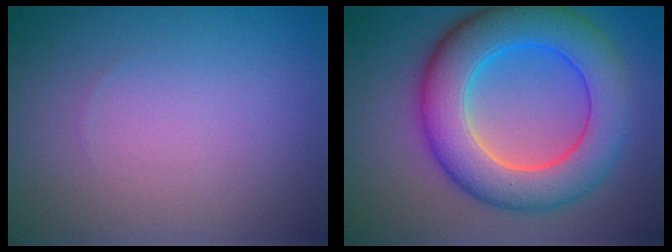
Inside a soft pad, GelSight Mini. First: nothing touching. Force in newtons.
{"total": 9.5, "press": 9.5, "slide": 0.6}